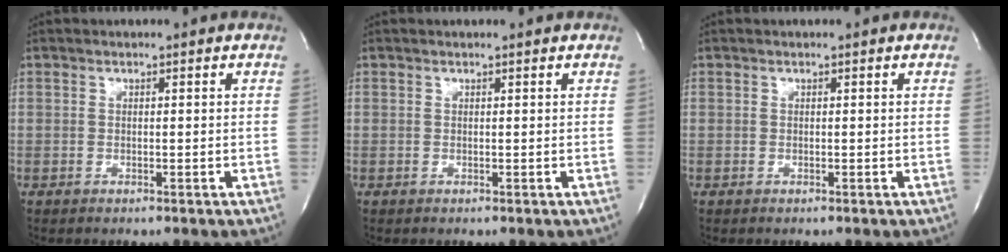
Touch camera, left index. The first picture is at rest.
{"total": 0.5, "force": [0.5, 0.0, 0.1], "torque": [-0.005, -0.004, 0.005]}
{"total": 0.0}